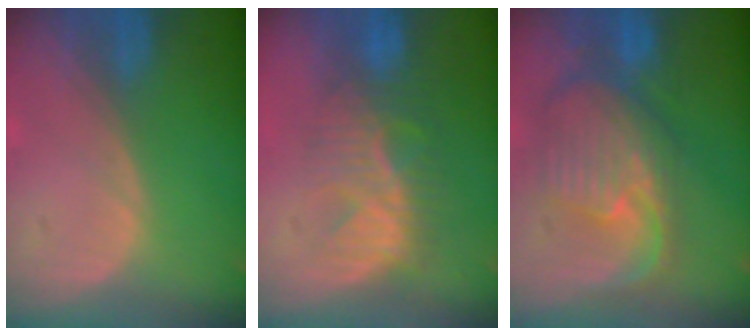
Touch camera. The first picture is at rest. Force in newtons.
{"total": 8.1, "press": 8.0, "slide": 1.3}
{"total": 10.9, "press": 9.6, "slide": 5.2}